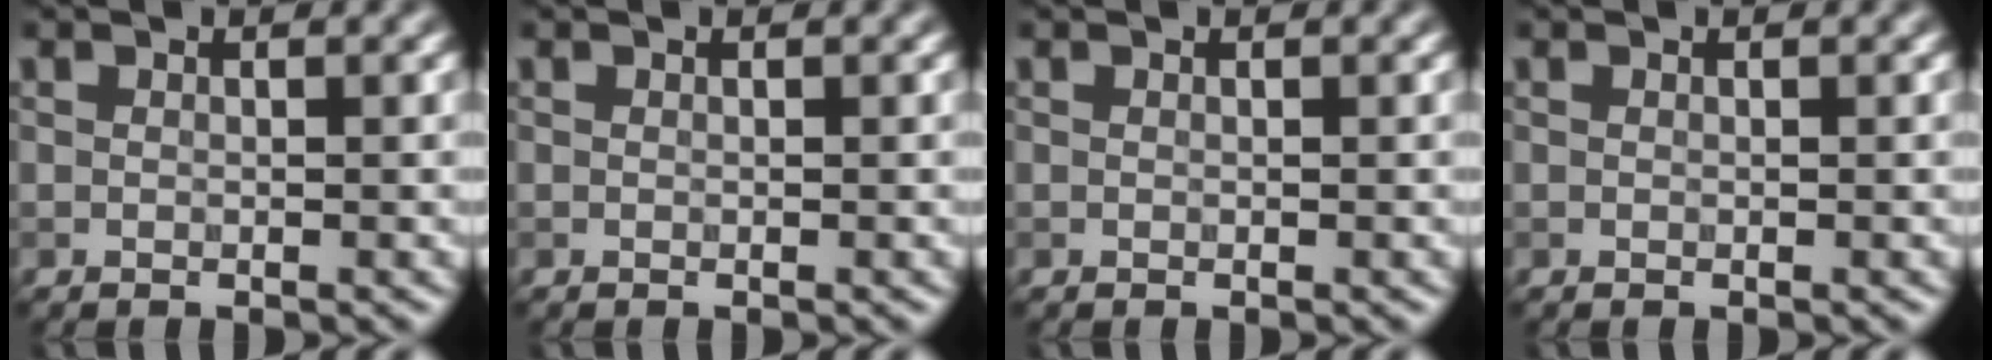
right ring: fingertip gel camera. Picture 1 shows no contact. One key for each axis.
{"total": 0.0}
{"total": 0.0}
{"total": 0.0}